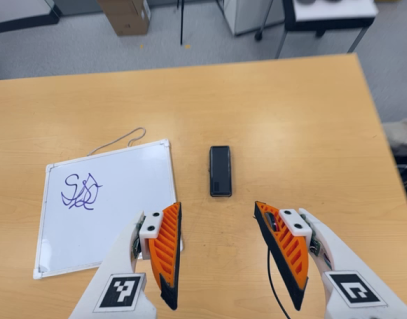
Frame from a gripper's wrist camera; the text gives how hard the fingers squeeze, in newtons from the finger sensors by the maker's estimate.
{"total": 0.0}